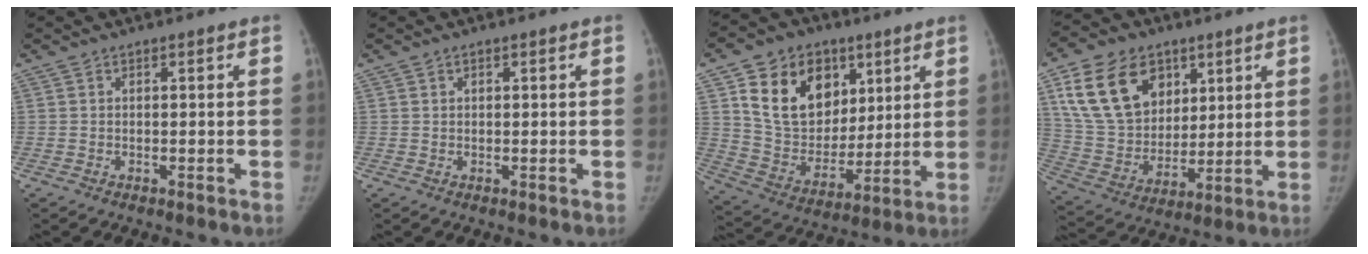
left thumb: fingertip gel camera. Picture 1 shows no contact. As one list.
[{"total": 0.8, "force": [0.4, 0.6, 0.4], "torque": [0.000, -0.001, 0.006]}, {"total": 19.9, "force": [8.4, 14.8, 10.3], "torque": [-0.141, -0.028, 0.157]}, {"total": 19.3, "force": [8.6, 13.8, 10.5], "torque": [-0.169, -0.022, 0.168]}]